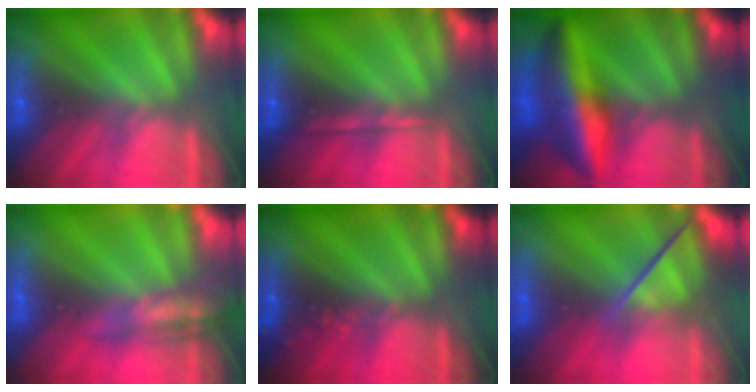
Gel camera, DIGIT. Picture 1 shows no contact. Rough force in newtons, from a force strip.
{"total": 2.1}
{"total": 7.4}
{"total": 2.6}
{"total": 2.4}
{"total": 3.3}